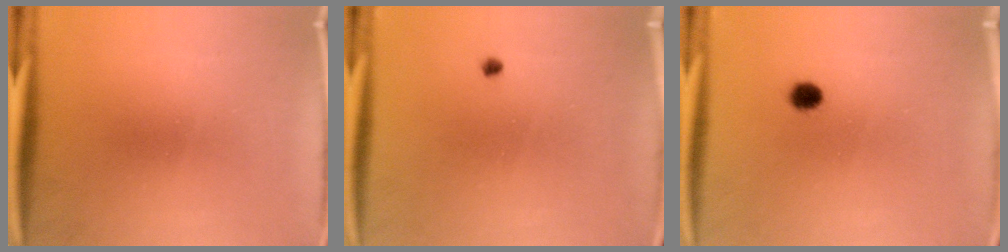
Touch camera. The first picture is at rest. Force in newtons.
{"total": 0.6}
{"total": 2.6}